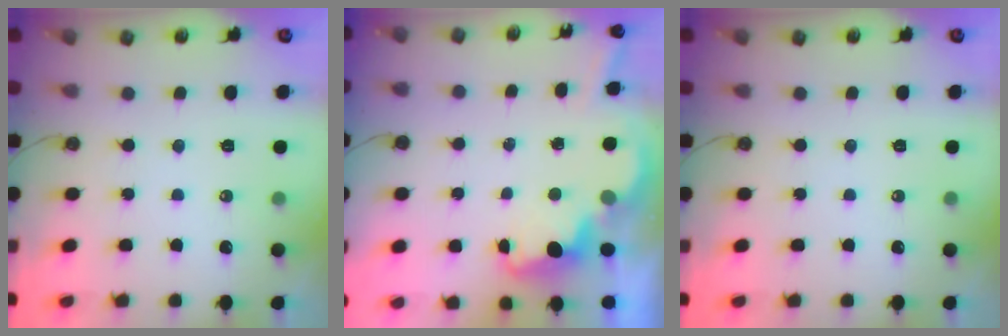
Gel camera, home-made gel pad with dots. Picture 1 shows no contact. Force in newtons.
{"total": 3.7, "press": 3.6, "slide": 0.7}
{"total": 0.0}